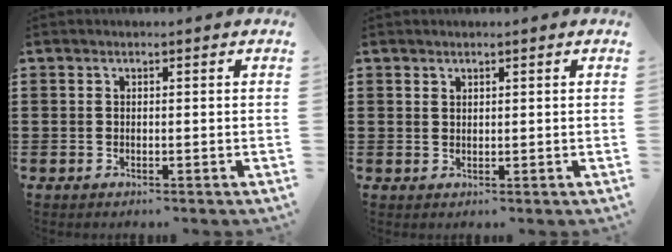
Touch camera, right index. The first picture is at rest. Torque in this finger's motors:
{"motor_torque": [-0.16, 0.73, 0.02, 0.00]}